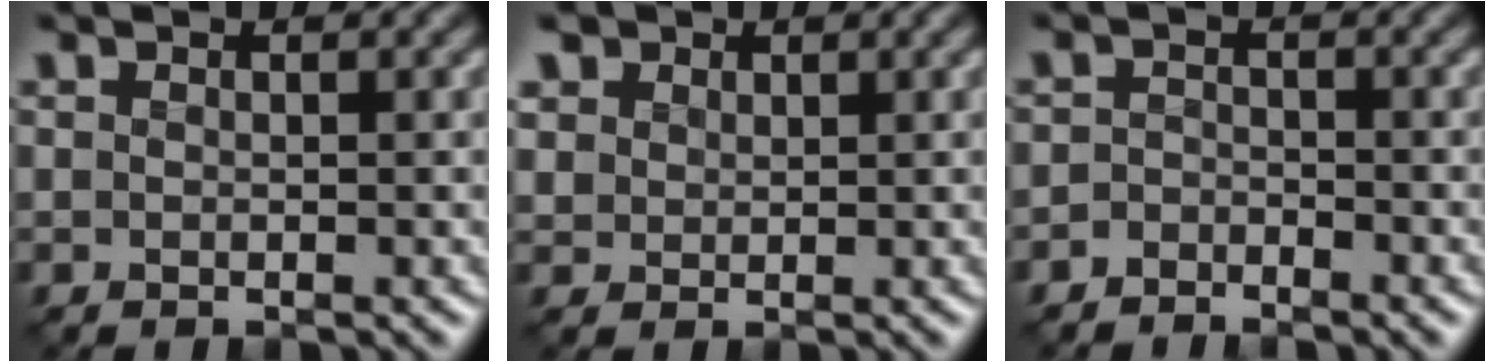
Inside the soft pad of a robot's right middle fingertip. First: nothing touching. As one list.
[{"total": 2.7, "force": [1.3, 2.2, 0.8], "torque": [-0.039, 0.000, 0.032]}, {"total": 1.8, "force": [-1.7, 0.6, -0.1], "torque": [0.005, 0.006, -0.037]}]